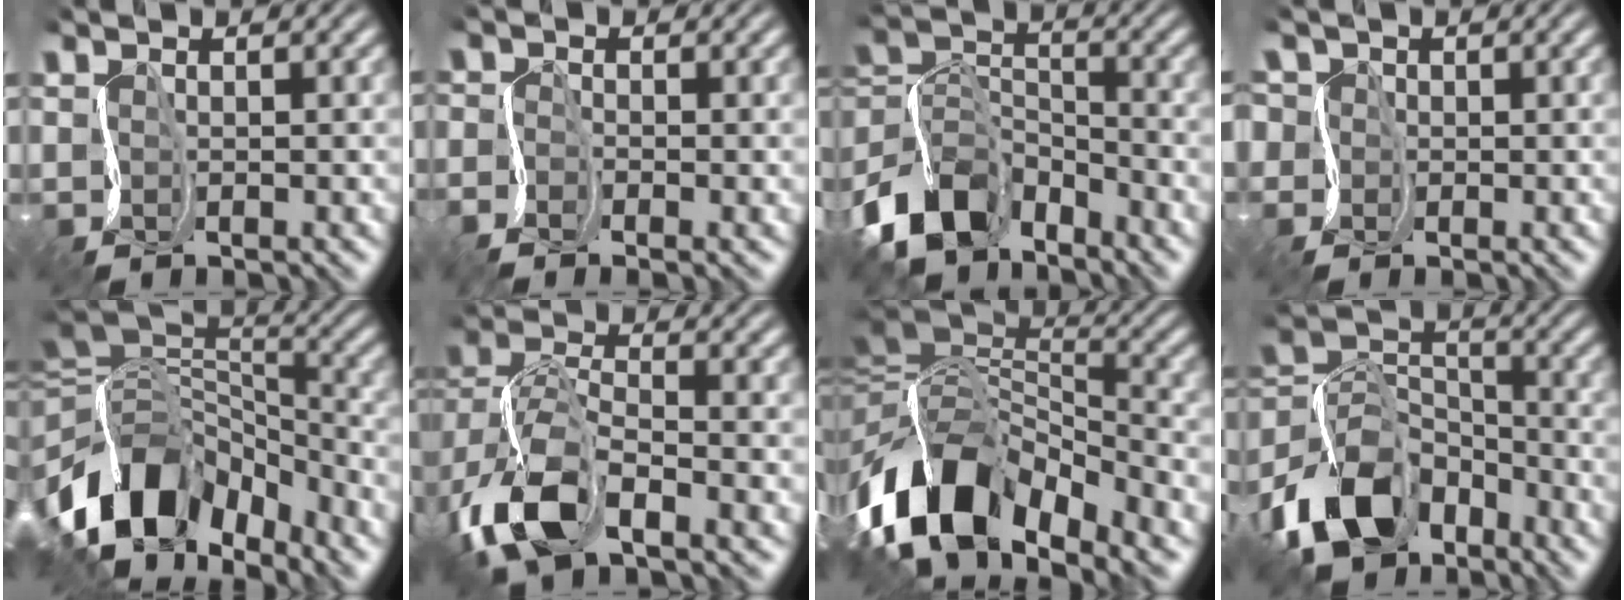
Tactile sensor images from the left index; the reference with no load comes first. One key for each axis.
{"total": 1.7, "fx": -1.3, "fy": 0.5, "fz": 1.1, "tx": -0.023, "ty": 0.000, "tz": -0.035}
{"total": 10.1, "fx": -7.0, "fy": 5.5, "fz": 4.9, "tx": -0.096, "ty": 0.001, "tz": -0.154}
{"total": 3.6, "fx": 0.5, "fy": 3.4, "fz": 1.2, "tx": -0.023, "ty": 0.022, "tz": -0.028}
{"total": 12.7, "fx": -6.0, "fy": 8.0, "fz": 7.7, "tx": -0.156, "ty": 0.011, "tz": -0.120}
{"total": 9.4, "fx": -4.9, "fy": 4.3, "fz": 6.7, "tx": -0.148, "ty": -0.007, "tz": -0.102}
{"total": 13.0, "fx": -6.6, "fy": 7.2, "fz": 8.6, "tx": -0.165, "ty": 0.002, "tz": -0.128}
{"total": 10.9, "fx": -6.7, "fy": 6.5, "fz": 5.7, "tx": -0.109, "ty": -0.001, "tz": -0.142}